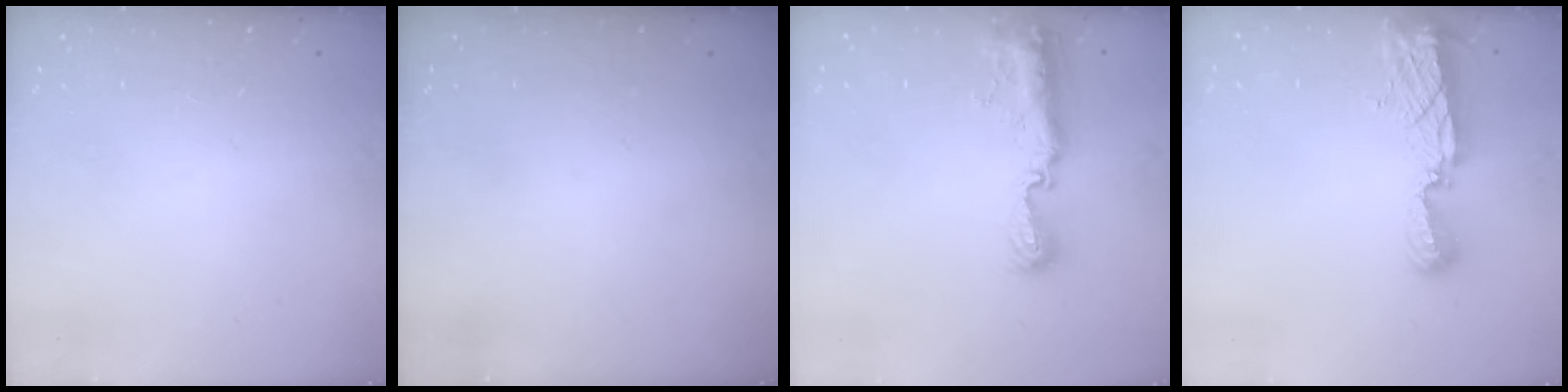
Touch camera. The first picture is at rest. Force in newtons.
{"total": 0.0}
{"total": 9.1, "press": 9.1, "slide": 0.8}
{"total": 8.7, "press": 8.7, "slide": 0.7}